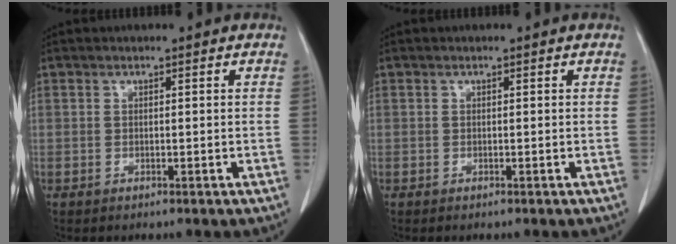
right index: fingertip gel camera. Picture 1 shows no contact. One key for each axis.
{"total": 0.0}